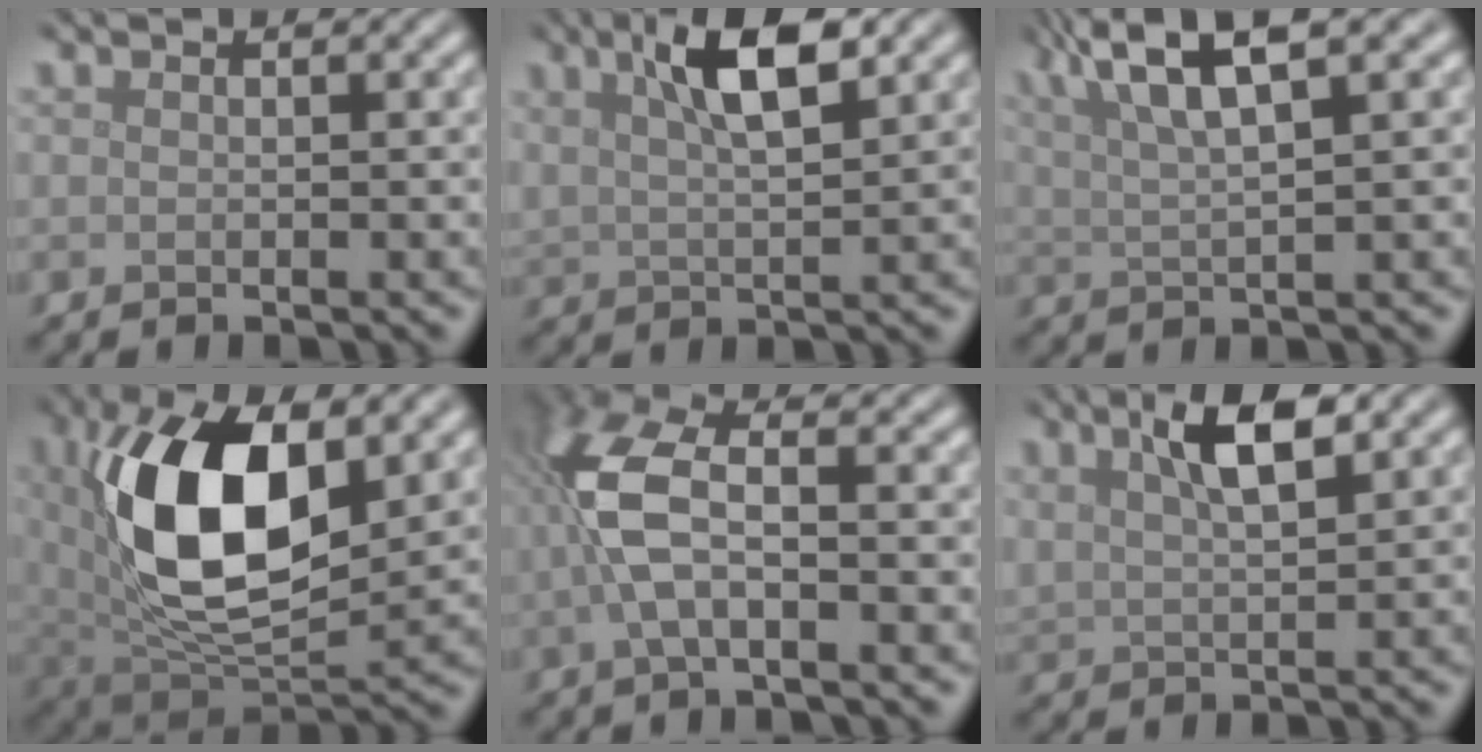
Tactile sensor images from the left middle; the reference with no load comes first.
{"total": 5.9, "force": [3.1, 1.8, 4.7], "torque": [-0.087, 0.010, 0.052]}
{"total": 8.5, "force": [4.8, 2.0, 6.6], "torque": [-0.109, 0.029, 0.086]}
{"total": 12.6, "force": [2.6, 6.3, 10.5], "torque": [-0.194, 0.002, 0.044]}
{"total": 6.7, "force": [-0.4, 2.9, 6.0], "torque": [-0.143, 0.019, -0.017]}
{"total": 4.9, "force": [2.8, 1.5, 3.8], "torque": [-0.072, 0.009, 0.048]}